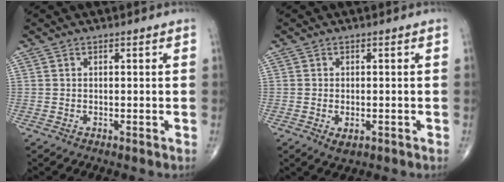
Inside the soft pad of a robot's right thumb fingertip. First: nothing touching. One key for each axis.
{"total": 2.4, "fx": -0.8, "fy": 1.3, "fz": 1.8, "tx": -0.026, "ty": 0.000, "tz": -0.008}